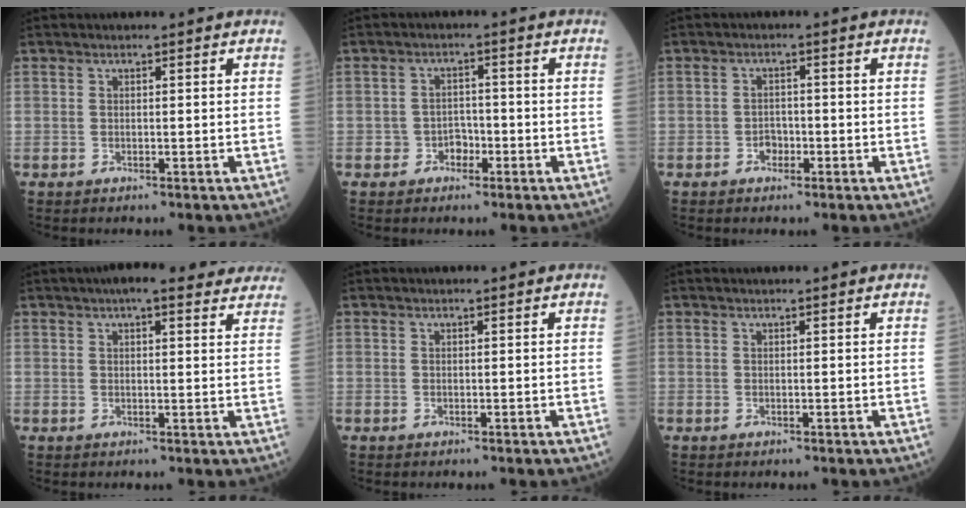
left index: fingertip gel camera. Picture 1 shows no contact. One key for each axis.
{"total": 2.6, "fx": -1.4, "fy": 2.1, "fz": 0.7, "tx": -0.005, "ty": 0.008, "tz": -0.026}
{"total": 2.0, "fx": -1.1, "fy": 1.4, "fz": 0.9, "tx": -0.011, "ty": 0.005, "tz": -0.019}
{"total": 11.3, "fx": 9.5, "fy": 2.5, "fz": 5.5, "tx": -0.057, "ty": 0.026, "tz": 0.103}
{"total": 0.0}
{"total": 0.7, "fx": 0.6, "fy": -0.1, "fz": 0.3, "tx": -0.004, "ty": 0.006, "tz": 0.015}